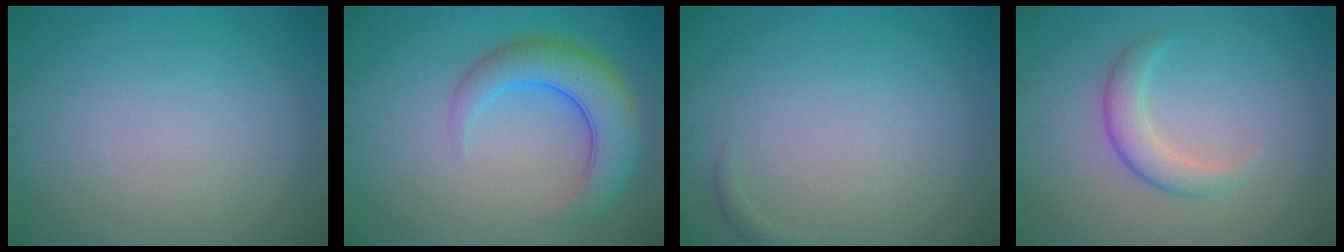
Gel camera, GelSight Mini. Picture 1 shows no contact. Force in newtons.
{"total": 5.8, "press": 5.8, "slide": 0.2}
{"total": 0.5, "press": 0.5, "slide": 0.1}
{"total": 2.5, "press": 2.5, "slide": 0.1}